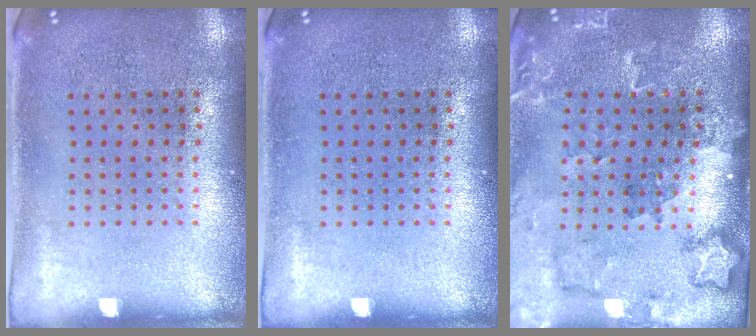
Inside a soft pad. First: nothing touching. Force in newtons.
{"total": 0.0}
{"total": 1.8, "press": 1.8, "slide": 0.2}